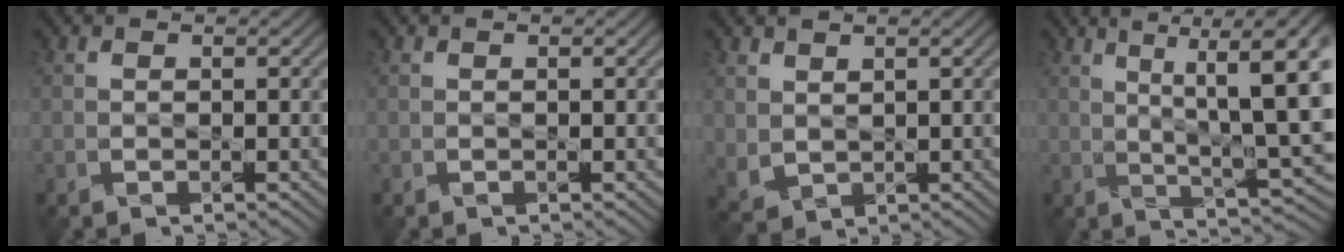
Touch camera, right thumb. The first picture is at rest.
{"total": 0.0}
{"total": 2.6, "force": [2.1, 1.4, 0.4], "torque": [-0.025, -0.001, 0.054]}
{"total": 12.6, "force": [4.1, 2.7, 11.7], "torque": [-0.164, 0.025, 0.075]}